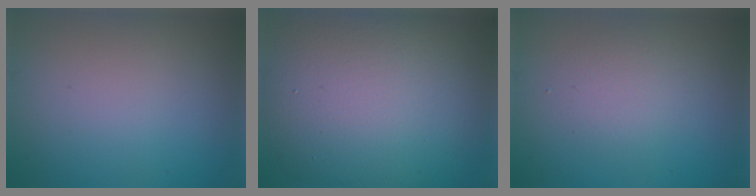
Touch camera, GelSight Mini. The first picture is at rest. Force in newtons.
{"total": 13.1, "press": 13.1, "slide": 0.5}
{"total": 2.0, "press": 2.0, "slide": 0.1}